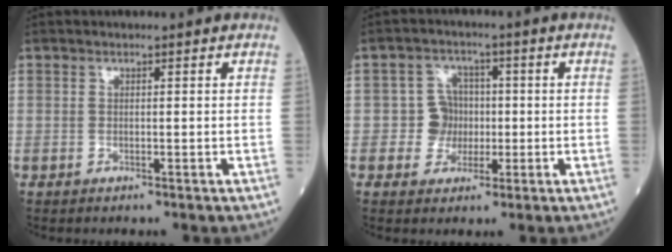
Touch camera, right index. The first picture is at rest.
{"total": 4.5, "force": [-0.5, 4.4, 0.9], "torque": [-0.012, 0.012, -0.008]}